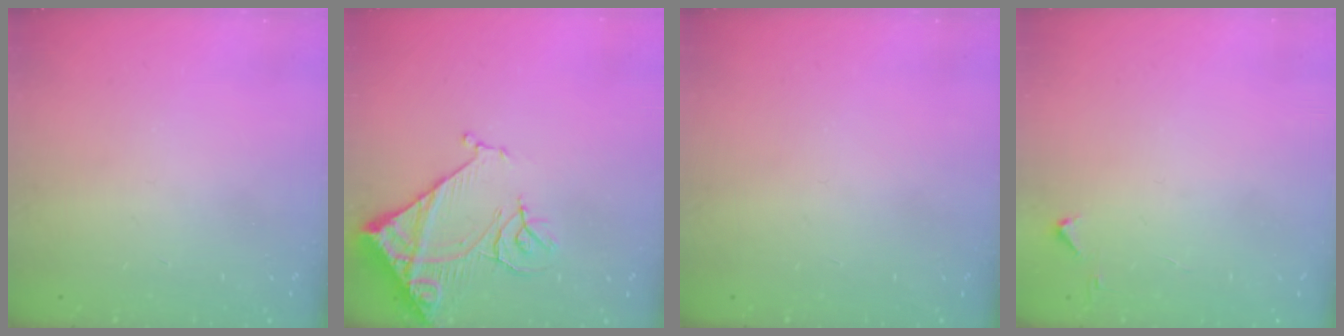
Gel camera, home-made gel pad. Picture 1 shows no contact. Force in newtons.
{"total": 13.6, "press": 13.5, "slide": 1.7}
{"total": 0.0}
{"total": 2.8, "press": 2.8, "slide": 0.4}